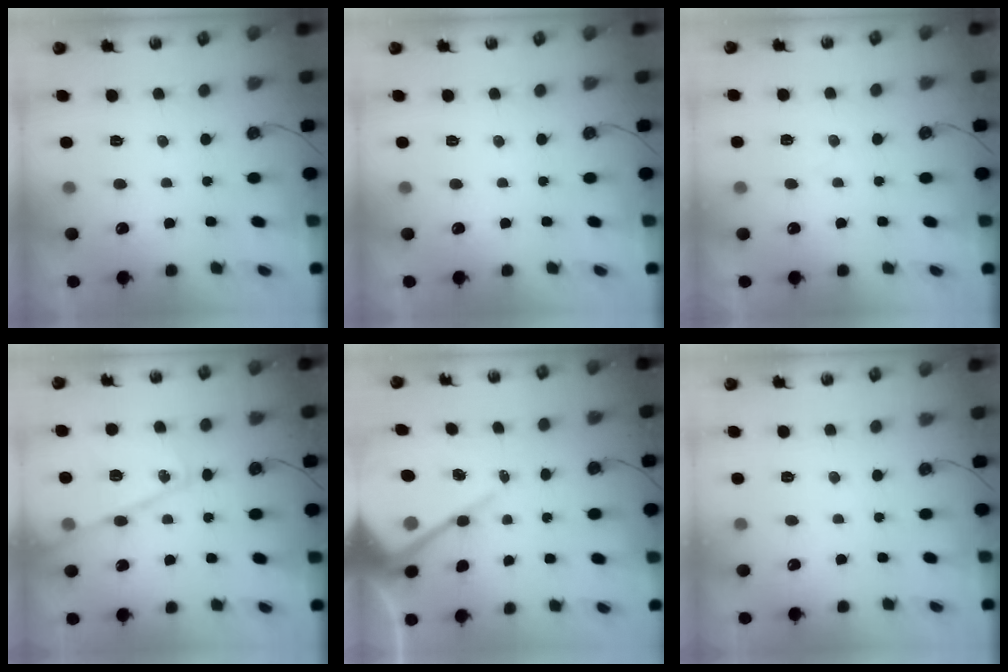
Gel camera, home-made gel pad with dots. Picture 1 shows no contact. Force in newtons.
{"total": 0.0}
{"total": 5.1, "press": 5.1, "slide": 0.6}
{"total": 16.8, "press": 16.7, "slide": 1.8}
{"total": 12.7, "press": 12.7, "slide": 1.0}
{"total": 2.6, "press": 2.6, "slide": 0.5}